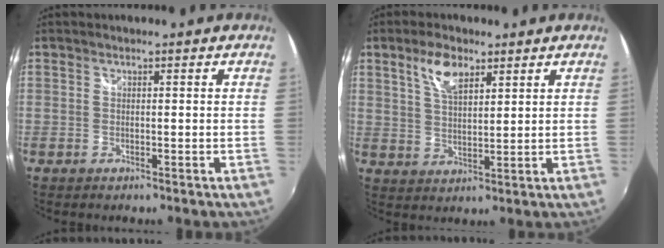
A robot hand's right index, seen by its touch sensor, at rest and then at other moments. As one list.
[{"total": 6.5, "force": [3.8, 2.9, 4.5], "torque": [-0.084, 0.009, 0.071]}]